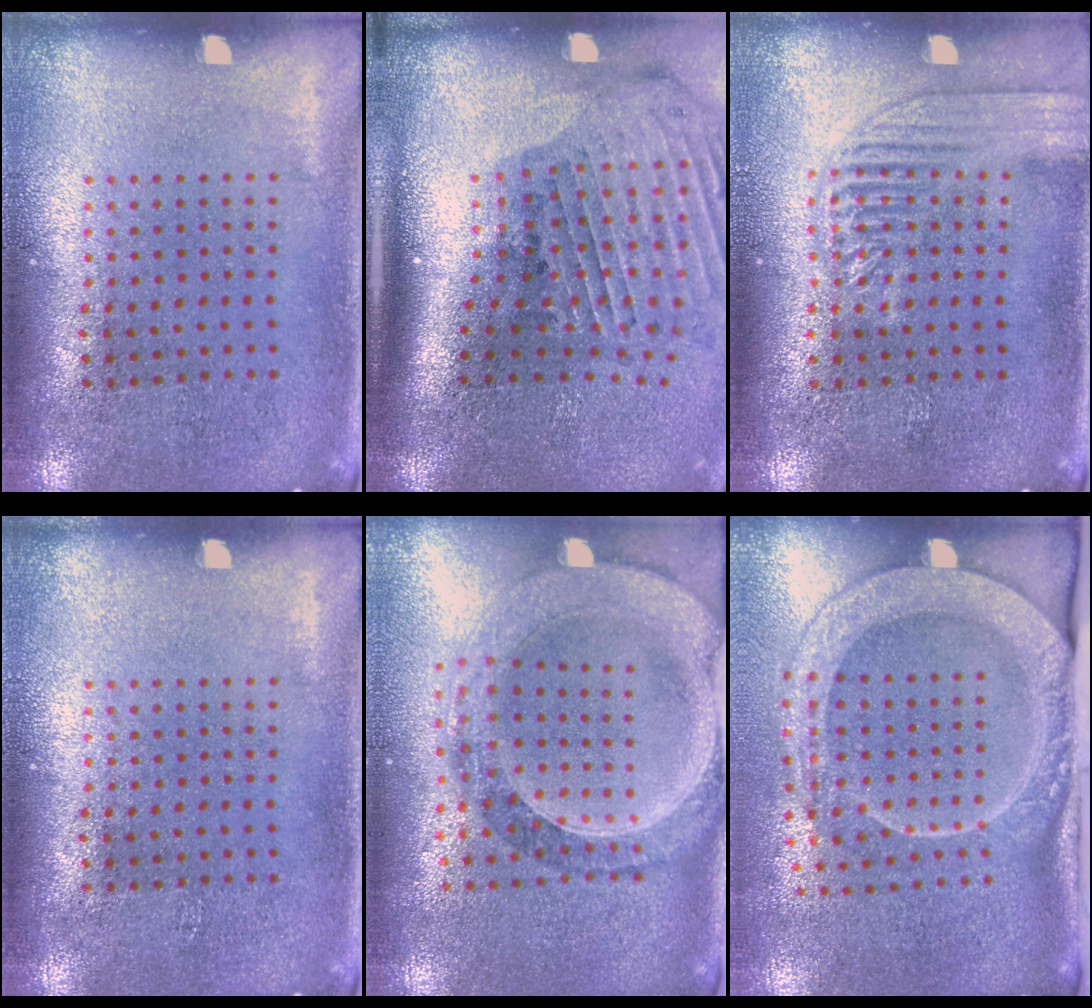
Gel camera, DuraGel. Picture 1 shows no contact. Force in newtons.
{"total": 2.4, "press": 1.8, "slide": 1.6}
{"total": 2.4, "press": 2.4, "slide": 0.3}
{"total": 0.0}
{"total": 1.5, "press": 1.5, "slide": 0.3}
{"total": 2.7, "press": 2.1, "slide": 1.6}